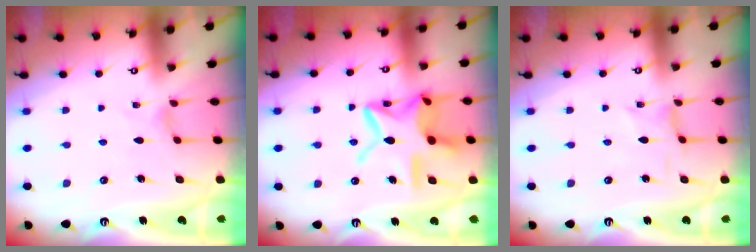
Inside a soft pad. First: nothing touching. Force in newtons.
{"total": 16.5, "press": 16.4, "slide": 1.4}
{"total": 0.0}